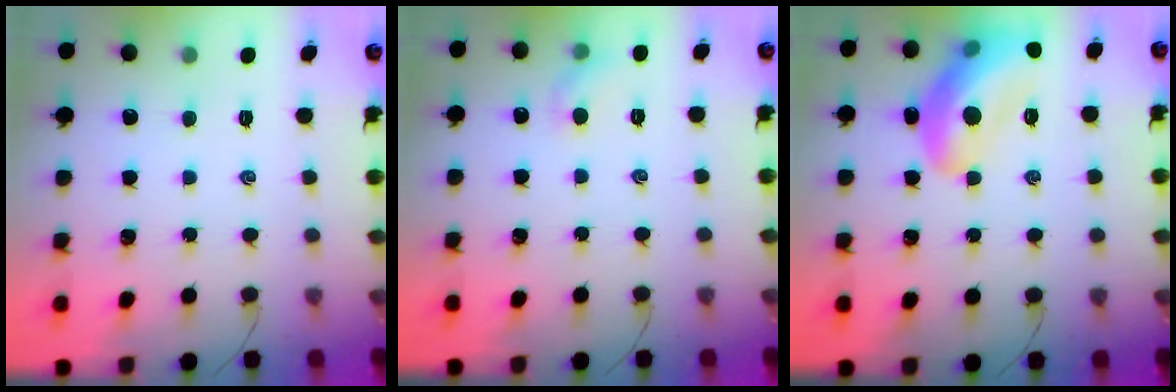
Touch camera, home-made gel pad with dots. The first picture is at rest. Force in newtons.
{"total": 5.8, "press": 5.7, "slide": 1.4}
{"total": 15.3, "press": 15.2, "slide": 1.7}